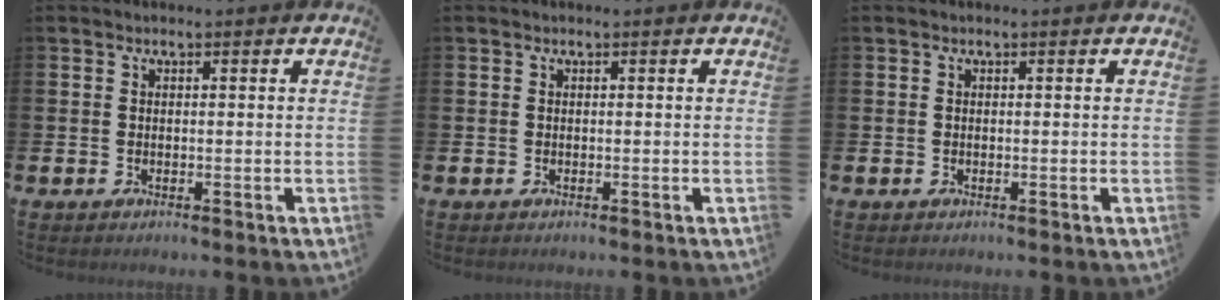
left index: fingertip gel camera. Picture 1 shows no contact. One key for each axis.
{"total": 0.0}
{"total": 0.0}